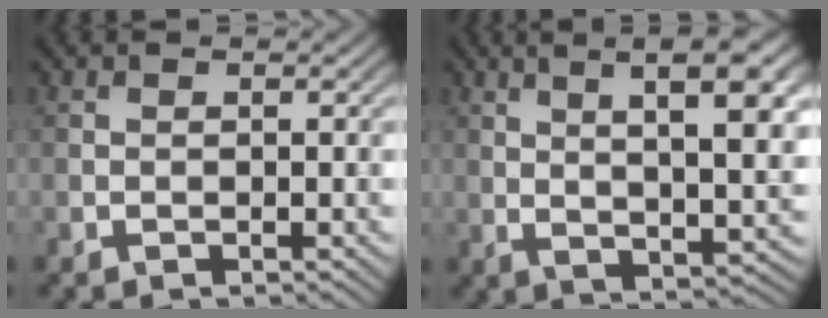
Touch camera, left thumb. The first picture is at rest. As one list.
[{"total": 12.9, "force": [4.9, 3.8, 11.3], "torque": [-0.165, 0.009, 0.077]}]